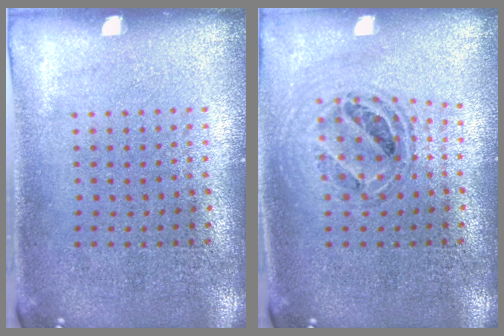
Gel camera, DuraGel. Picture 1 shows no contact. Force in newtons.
{"total": 0.8, "press": 0.8, "slide": 0.1}